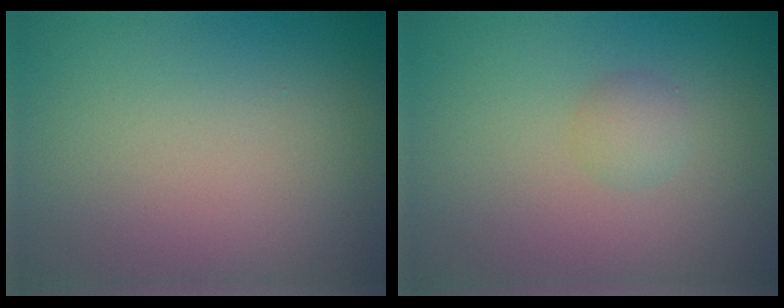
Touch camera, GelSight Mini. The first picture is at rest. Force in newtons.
{"total": 1.5, "press": 1.5, "slide": 0.1}